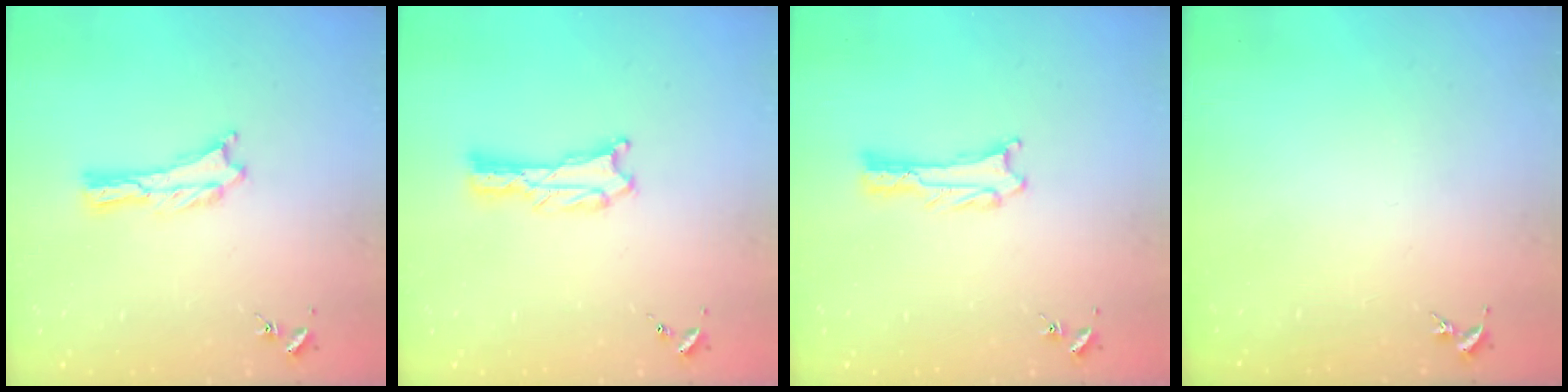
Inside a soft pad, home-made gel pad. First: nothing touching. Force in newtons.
{"total": 0.7, "press": 0.7, "slide": 0.1}
{"total": 1.0, "press": 1.0, "slide": 0.1}
{"total": 0.0}